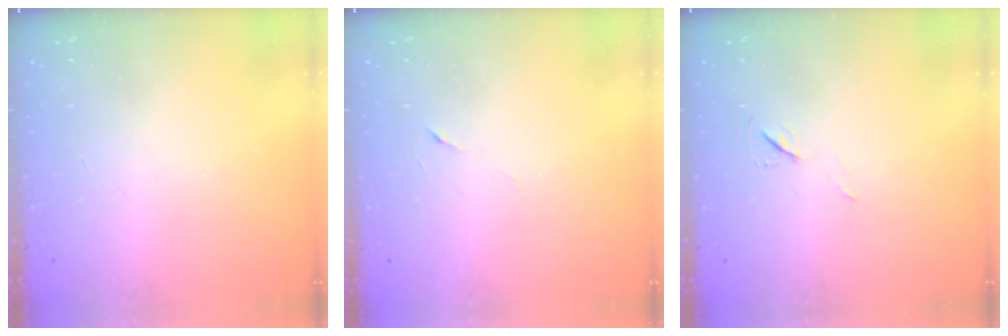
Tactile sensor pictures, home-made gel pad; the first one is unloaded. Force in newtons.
{"total": 2.9, "press": 2.7, "slide": 1.0}
{"total": 6.4, "press": 5.8, "slide": 2.5}